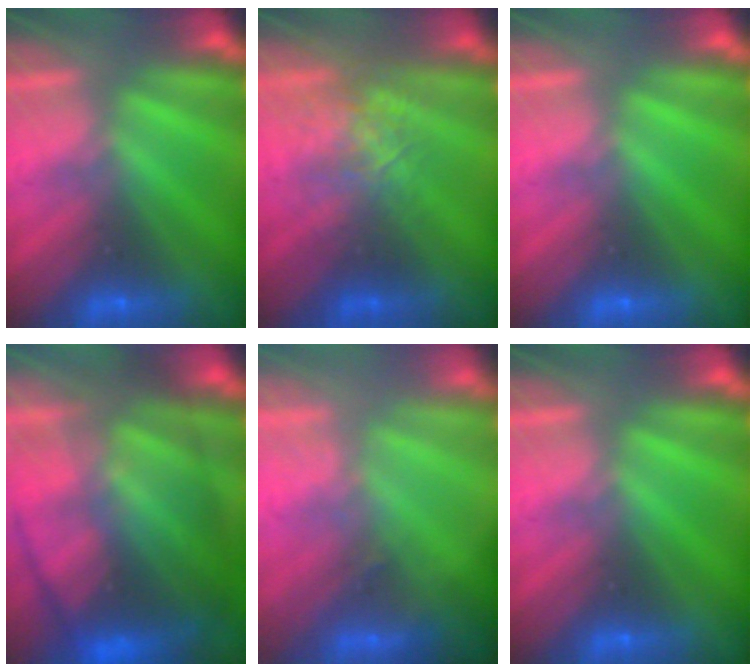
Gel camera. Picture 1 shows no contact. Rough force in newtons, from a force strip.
{"total": 2.6}
{"total": 0.0}
{"total": 8.6}
{"total": 2.7}
{"total": 0.0}